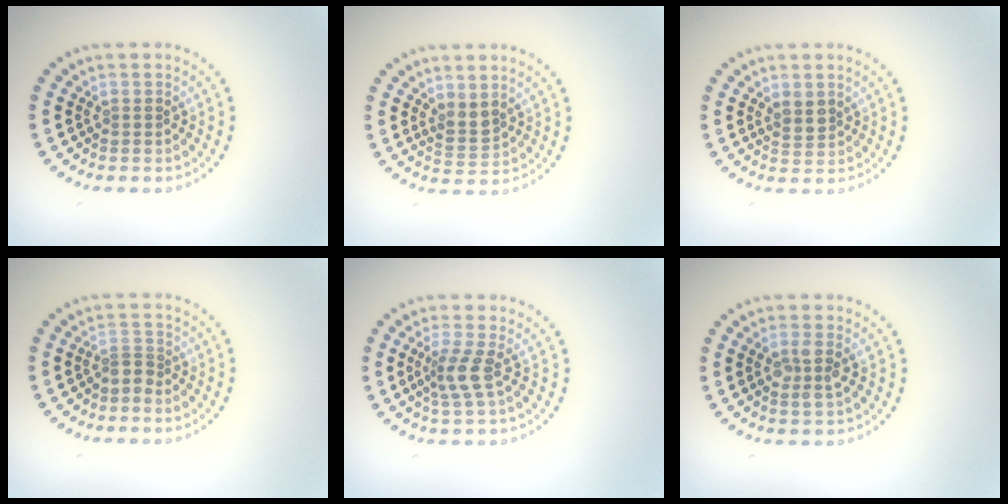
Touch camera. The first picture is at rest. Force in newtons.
{"total": 1.8, "press": 1.6, "slide": 1.0}
{"total": 1.6, "press": 1.4, "slide": 0.8}
{"total": 1.3, "press": 0.8, "slide": 1.0}
{"total": 2.3, "press": 1.8, "slide": 1.5}
{"total": 2.2, "press": 2.1, "slide": 0.7}